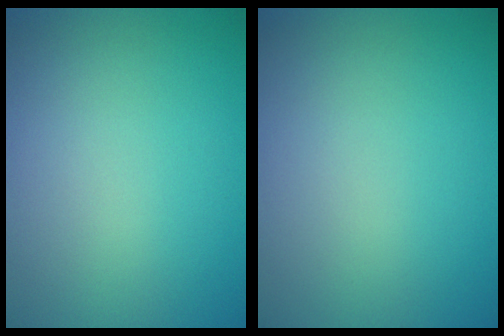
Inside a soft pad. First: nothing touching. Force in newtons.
{"total": 0.0}